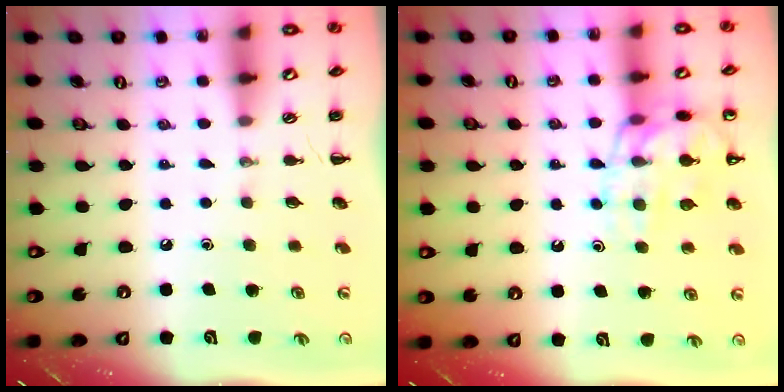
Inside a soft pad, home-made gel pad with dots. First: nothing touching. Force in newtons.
{"total": 14.7, "press": 14.5, "slide": 2.2}